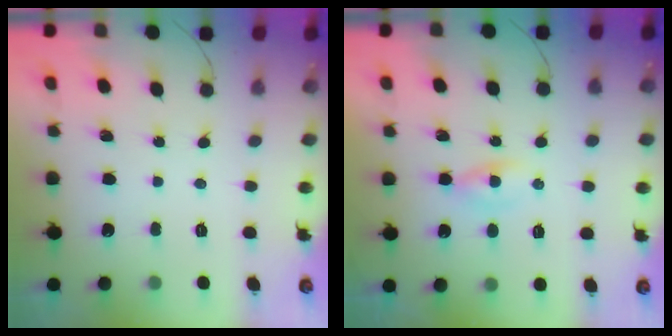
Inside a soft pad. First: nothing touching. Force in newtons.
{"total": 1.5, "press": 1.3, "slide": 0.8}